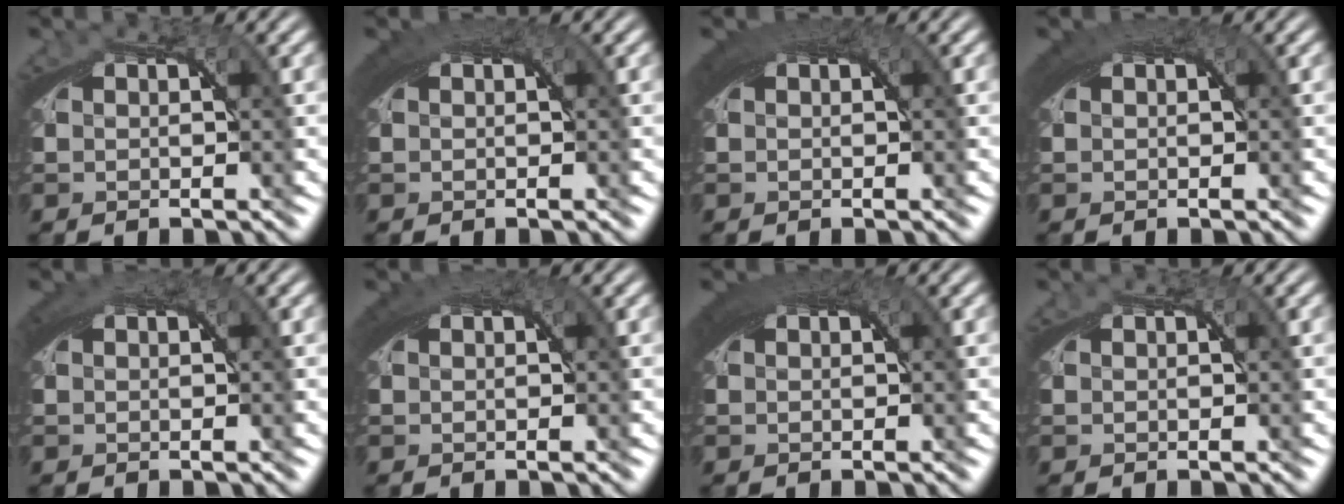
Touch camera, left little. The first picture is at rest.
{"total": 3.5, "force": [1.7, 1.2, 2.8], "torque": [-0.041, 0.013, 0.022]}
{"total": 4.1, "force": [1.8, 1.4, 3.4], "torque": [-0.047, 0.015, 0.024]}
{"total": 3.4, "force": [1.6, 1.2, 2.8], "torque": [-0.041, 0.013, 0.021]}
{"total": 2.7, "force": [1.4, 1.0, 2.1], "torque": [-0.034, 0.011, 0.018]}
{"total": 3.2, "force": [1.6, 1.1, 2.5], "torque": [-0.038, 0.013, 0.020]}
{"total": 4.4, "force": [1.9, 1.5, 3.6], "torque": [-0.050, 0.015, 0.025]}
{"total": 0.0}